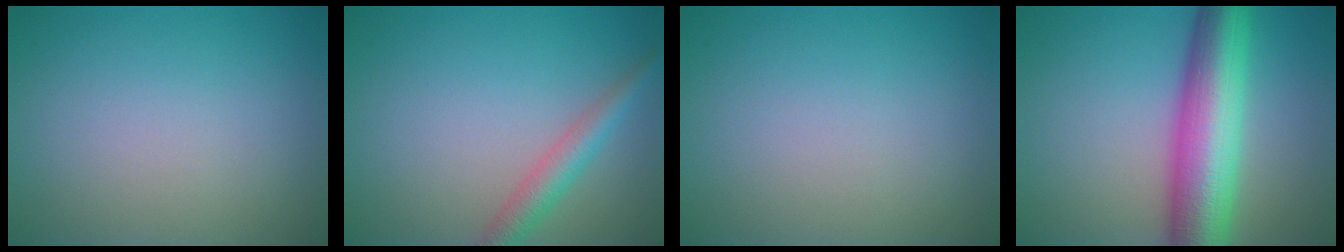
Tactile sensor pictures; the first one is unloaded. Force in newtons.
{"total": 2.8, "press": 2.8, "slide": 0.1}
{"total": 0.0}
{"total": 10.2, "press": 10.2, "slide": 0.3}